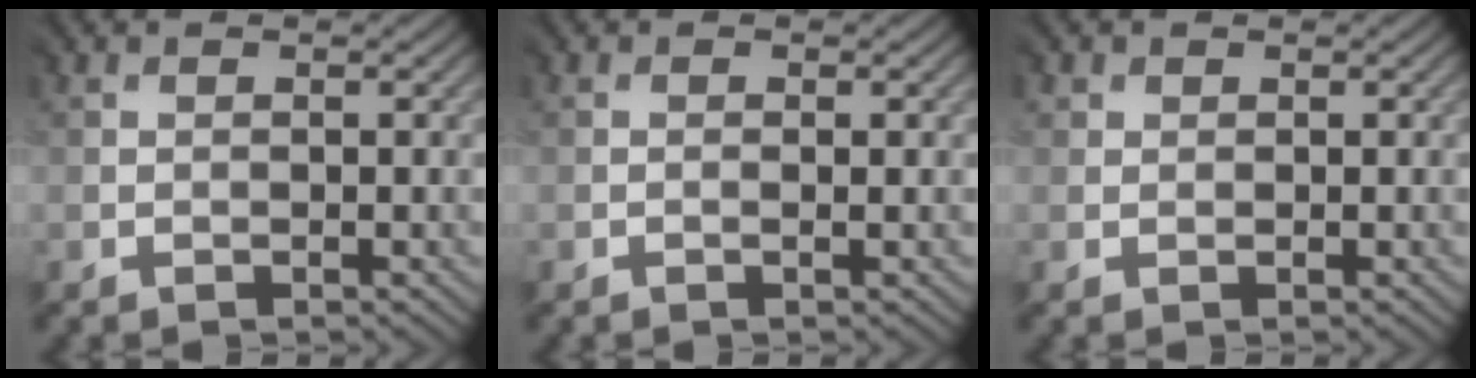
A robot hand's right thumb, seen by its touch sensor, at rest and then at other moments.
{"total": 0.0}
{"total": 1.4, "force": [0.7, 1.2, 0.2], "torque": [0.002, 0.001, 0.011]}